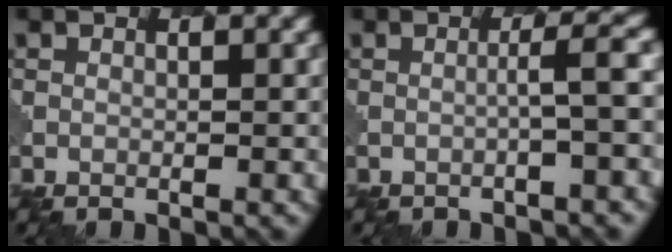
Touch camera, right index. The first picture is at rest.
{"total": 2.4, "force": [-0.7, 0.2, 2.3], "torque": [-0.022, 0.018, -0.020]}